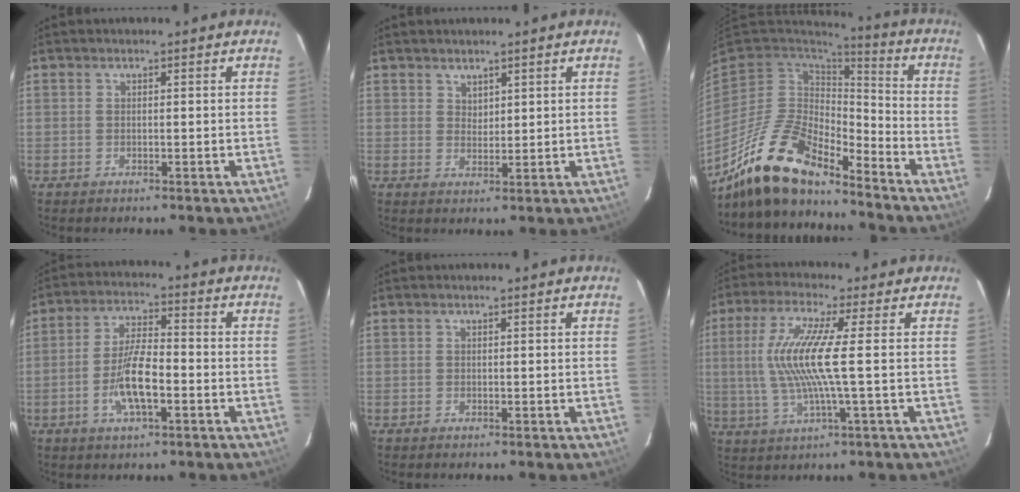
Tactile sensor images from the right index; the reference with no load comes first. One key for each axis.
{"total": 2.1, "fx": 1.7, "fy": 1.2, "fz": 0.3, "tx": 0.001, "ty": 0.001, "tz": 0.031}
{"total": 17.1, "fx": -13.8, "fy": 5.1, "fz": 8.8, "tx": -0.184, "ty": -0.019, "tz": -0.260}
{"total": 8.6, "fx": -3.1, "fy": 2.6, "fz": 7.6, "tx": -0.152, "ty": 0.000, "tz": -0.056}
{"total": 0.0}
{"total": 10.7, "fx": 0.2, "fy": -0.4, "fz": 10.6, "tx": -0.215, "ty": -0.003, "tz": 0.008}